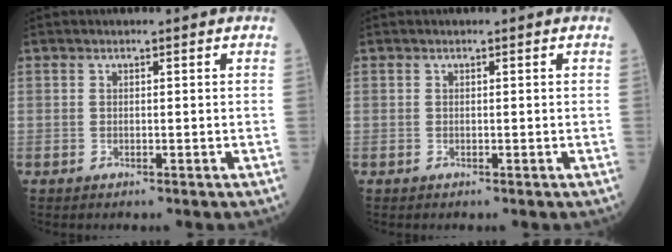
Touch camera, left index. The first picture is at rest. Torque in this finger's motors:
{"motor_torque": [0.08, -0.06, 0.00, 0.00]}